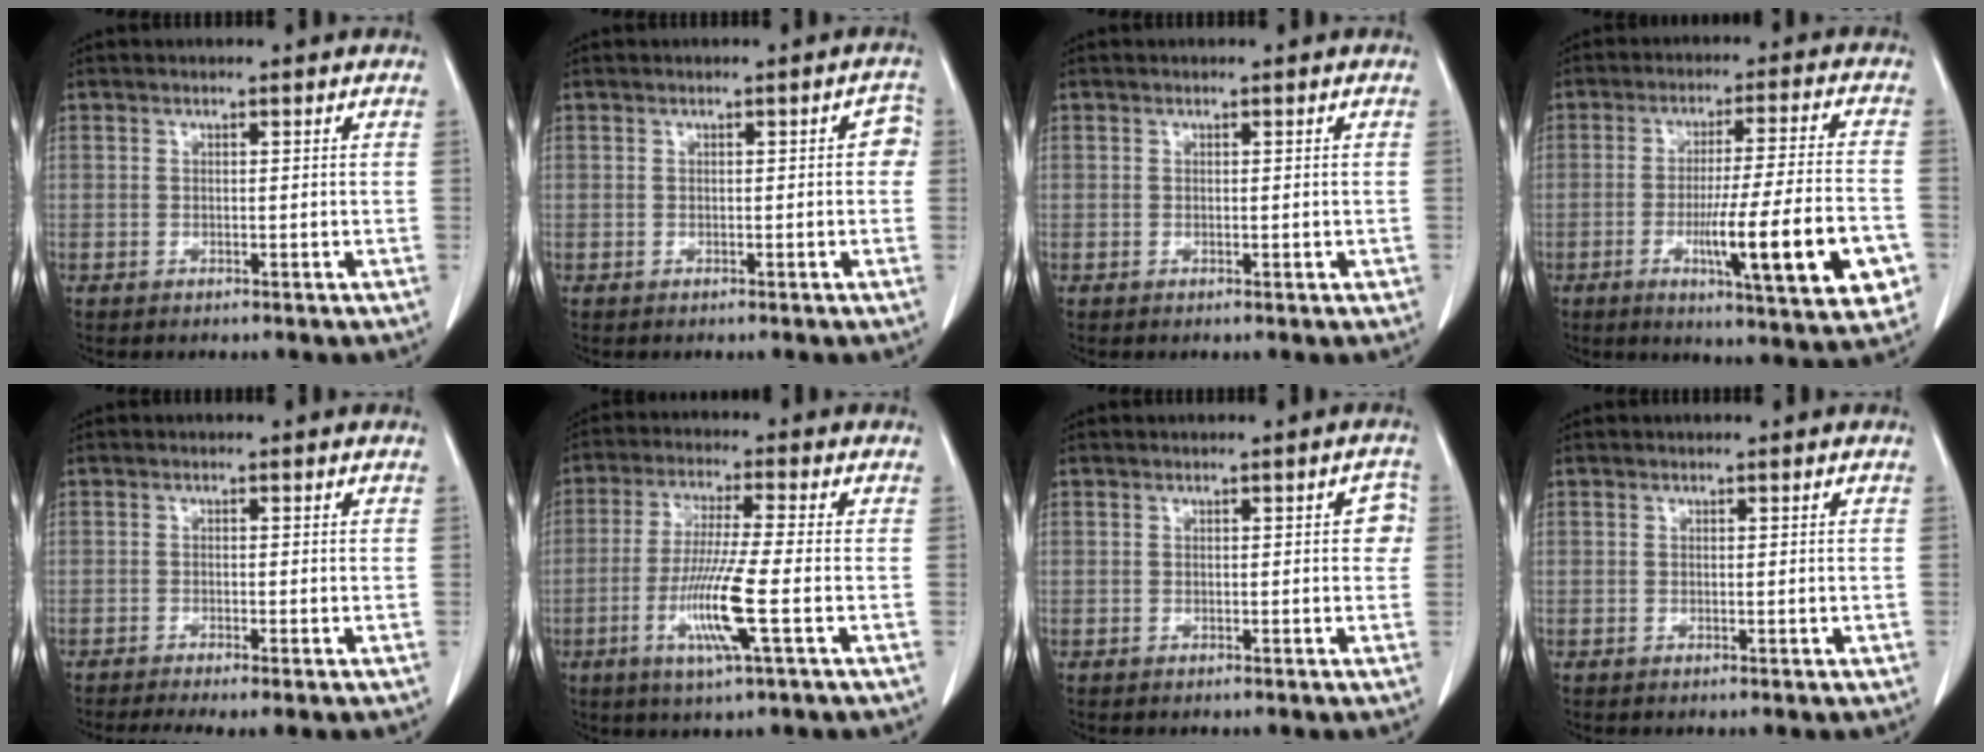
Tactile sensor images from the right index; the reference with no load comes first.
{"total": 2.1, "force": [0.1, 1.0, 1.9], "torque": [-0.007, 0.010, -0.002]}
{"total": 0.8, "force": [-0.1, 0.4, 0.7], "torque": [-0.011, -0.002, 0.003]}
{"total": 16.7, "force": [-5.2, 1.0, 15.8], "torque": [-0.202, -0.013, -0.070]}
{"total": 4.3, "force": [-3.2, 0.4, 2.9], "torque": [-0.048, -0.011, -0.051]}
{"total": 9.8, "force": [-3.0, -0.5, 9.3], "torque": [-0.187, -0.017, -0.060]}
{"total": 2.3, "force": [0.3, 1.1, 2.0], "torque": [-0.011, 0.011, 0.000]}
{"total": 0.6, "force": [0.0, 0.2, 0.5], "torque": [-0.010, -0.002, 0.003]}